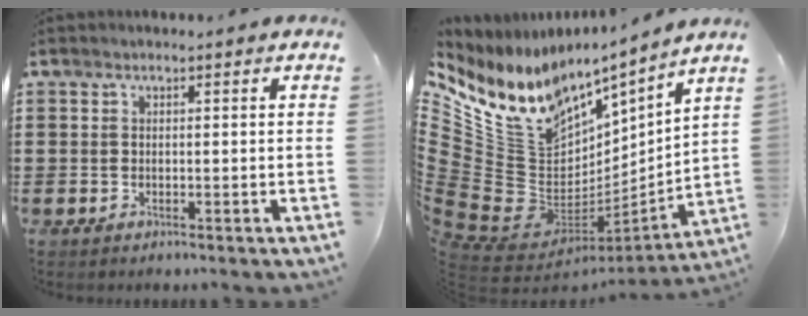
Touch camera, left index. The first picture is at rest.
{"total": 12.4, "force": [6.2, 8.7, 6.2], "torque": [-0.163, -0.072, 0.105]}